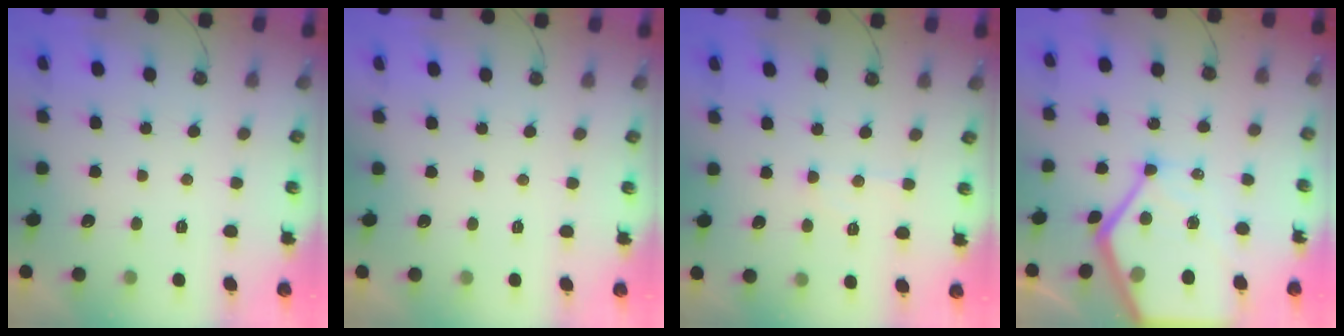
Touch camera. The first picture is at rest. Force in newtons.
{"total": 0.0}
{"total": 6.9, "press": 6.9, "slide": 0.4}
{"total": 19.8, "press": 19.7, "slide": 2.1}